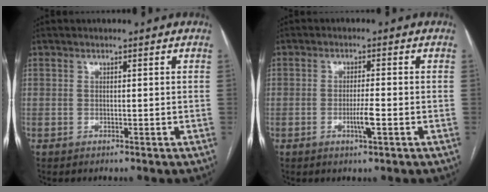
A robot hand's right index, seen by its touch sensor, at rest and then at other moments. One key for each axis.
{"total": 3.0, "fx": -1.1, "fy": 0.1, "fz": 2.8, "tx": -0.053, "ty": -0.004, "tz": -0.019}